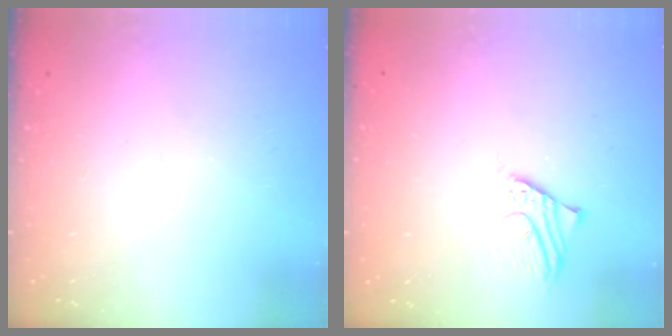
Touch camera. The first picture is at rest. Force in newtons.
{"total": 2.7, "press": 2.7, "slide": 0.2}